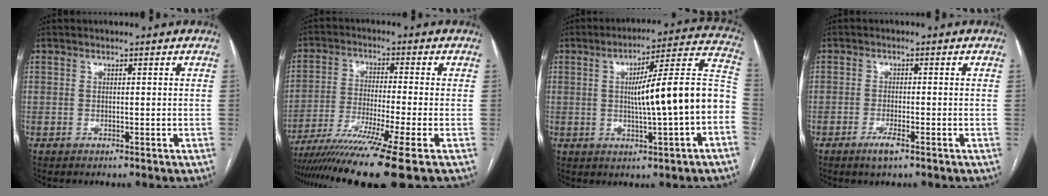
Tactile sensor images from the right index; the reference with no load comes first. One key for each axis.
{"total": 14.2, "fx": -10.3, "fy": -2.1, "fz": 9.5, "tx": -0.170, "ty": -0.042, "tz": -0.173}
{"total": 15.7, "fx": -1.6, "fy": 0.5, "fz": 15.6, "tx": -0.219, "ty": 0.032, "tz": -0.024}
{"total": 2.6, "fx": -1.6, "fy": 0.4, "fz": 2.0, "tx": -0.041, "ty": -0.002, "tz": -0.028}